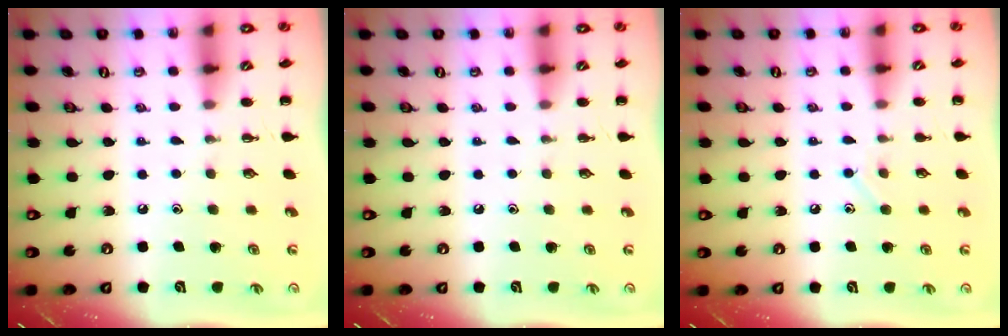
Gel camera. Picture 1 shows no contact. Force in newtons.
{"total": 0.0}
{"total": 6.0, "press": 5.9, "slide": 1.3}